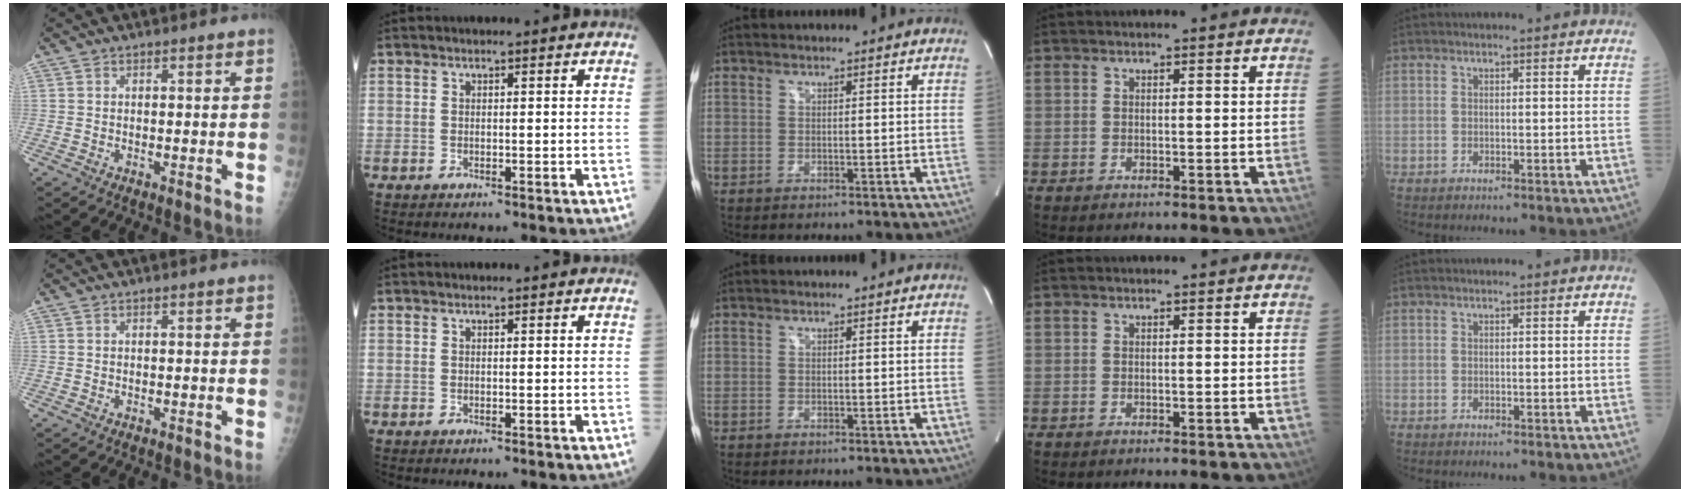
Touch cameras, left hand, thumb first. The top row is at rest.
{}